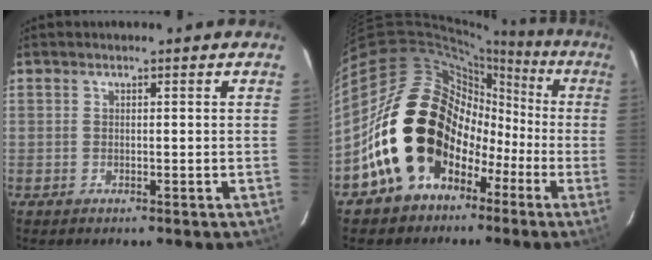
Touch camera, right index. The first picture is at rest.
{"total": 21.3, "force": [-5.7, 17.2, 11.1], "torque": [-0.221, 0.035, -0.076]}